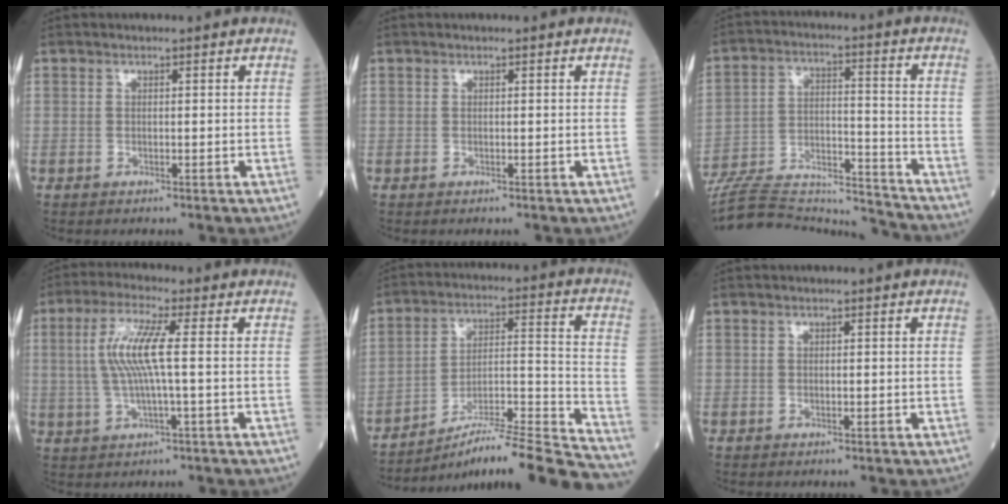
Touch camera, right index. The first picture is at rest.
{"total": 0.0}
{"total": 21.2, "force": [-20.5, 2.2, 5.0], "torque": [-0.123, 0.008, -0.321]}
{"total": 7.9, "force": [0.8, 0.3, 7.9], "torque": [-0.169, 0.008, 0.016]}
{"total": 21.3, "force": [-19.2, -0.6, 9.2], "torque": [-0.113, 0.008, -0.294]}
{"total": 0.0}